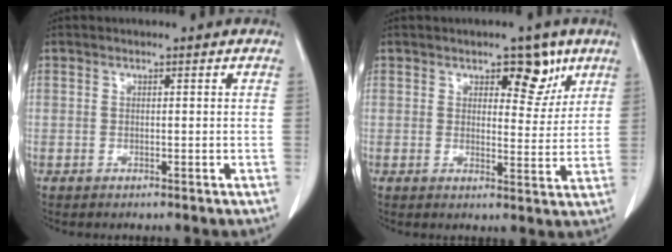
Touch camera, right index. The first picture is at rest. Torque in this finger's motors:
{"motor_torque": [0.19, 0.03, 0.21, 0.03]}